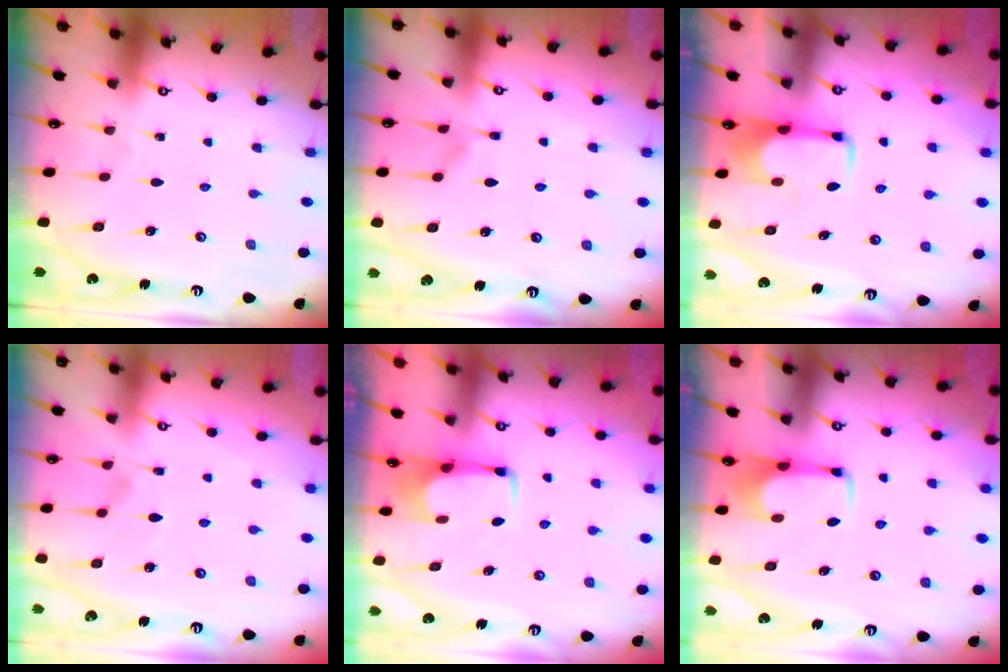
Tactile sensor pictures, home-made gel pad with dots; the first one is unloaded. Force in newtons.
{"total": 4.7, "press": 4.7, "slide": 0.4}
{"total": 2.0, "press": 2.0, "slide": 0.4}
{"total": 1.4, "press": 0.9, "slide": 1.1}
{"total": 2.7, "press": 2.6, "slide": 0.4}
{"total": 1.7, "press": 1.7, "slide": 0.4}